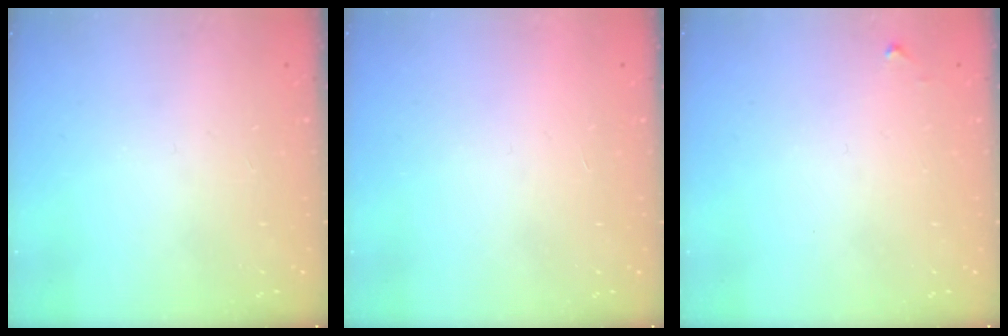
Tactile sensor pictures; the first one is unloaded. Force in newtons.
{"total": 1.5, "press": 1.5, "slide": 0.1}
{"total": 3.9, "press": 3.9, "slide": 0.6}